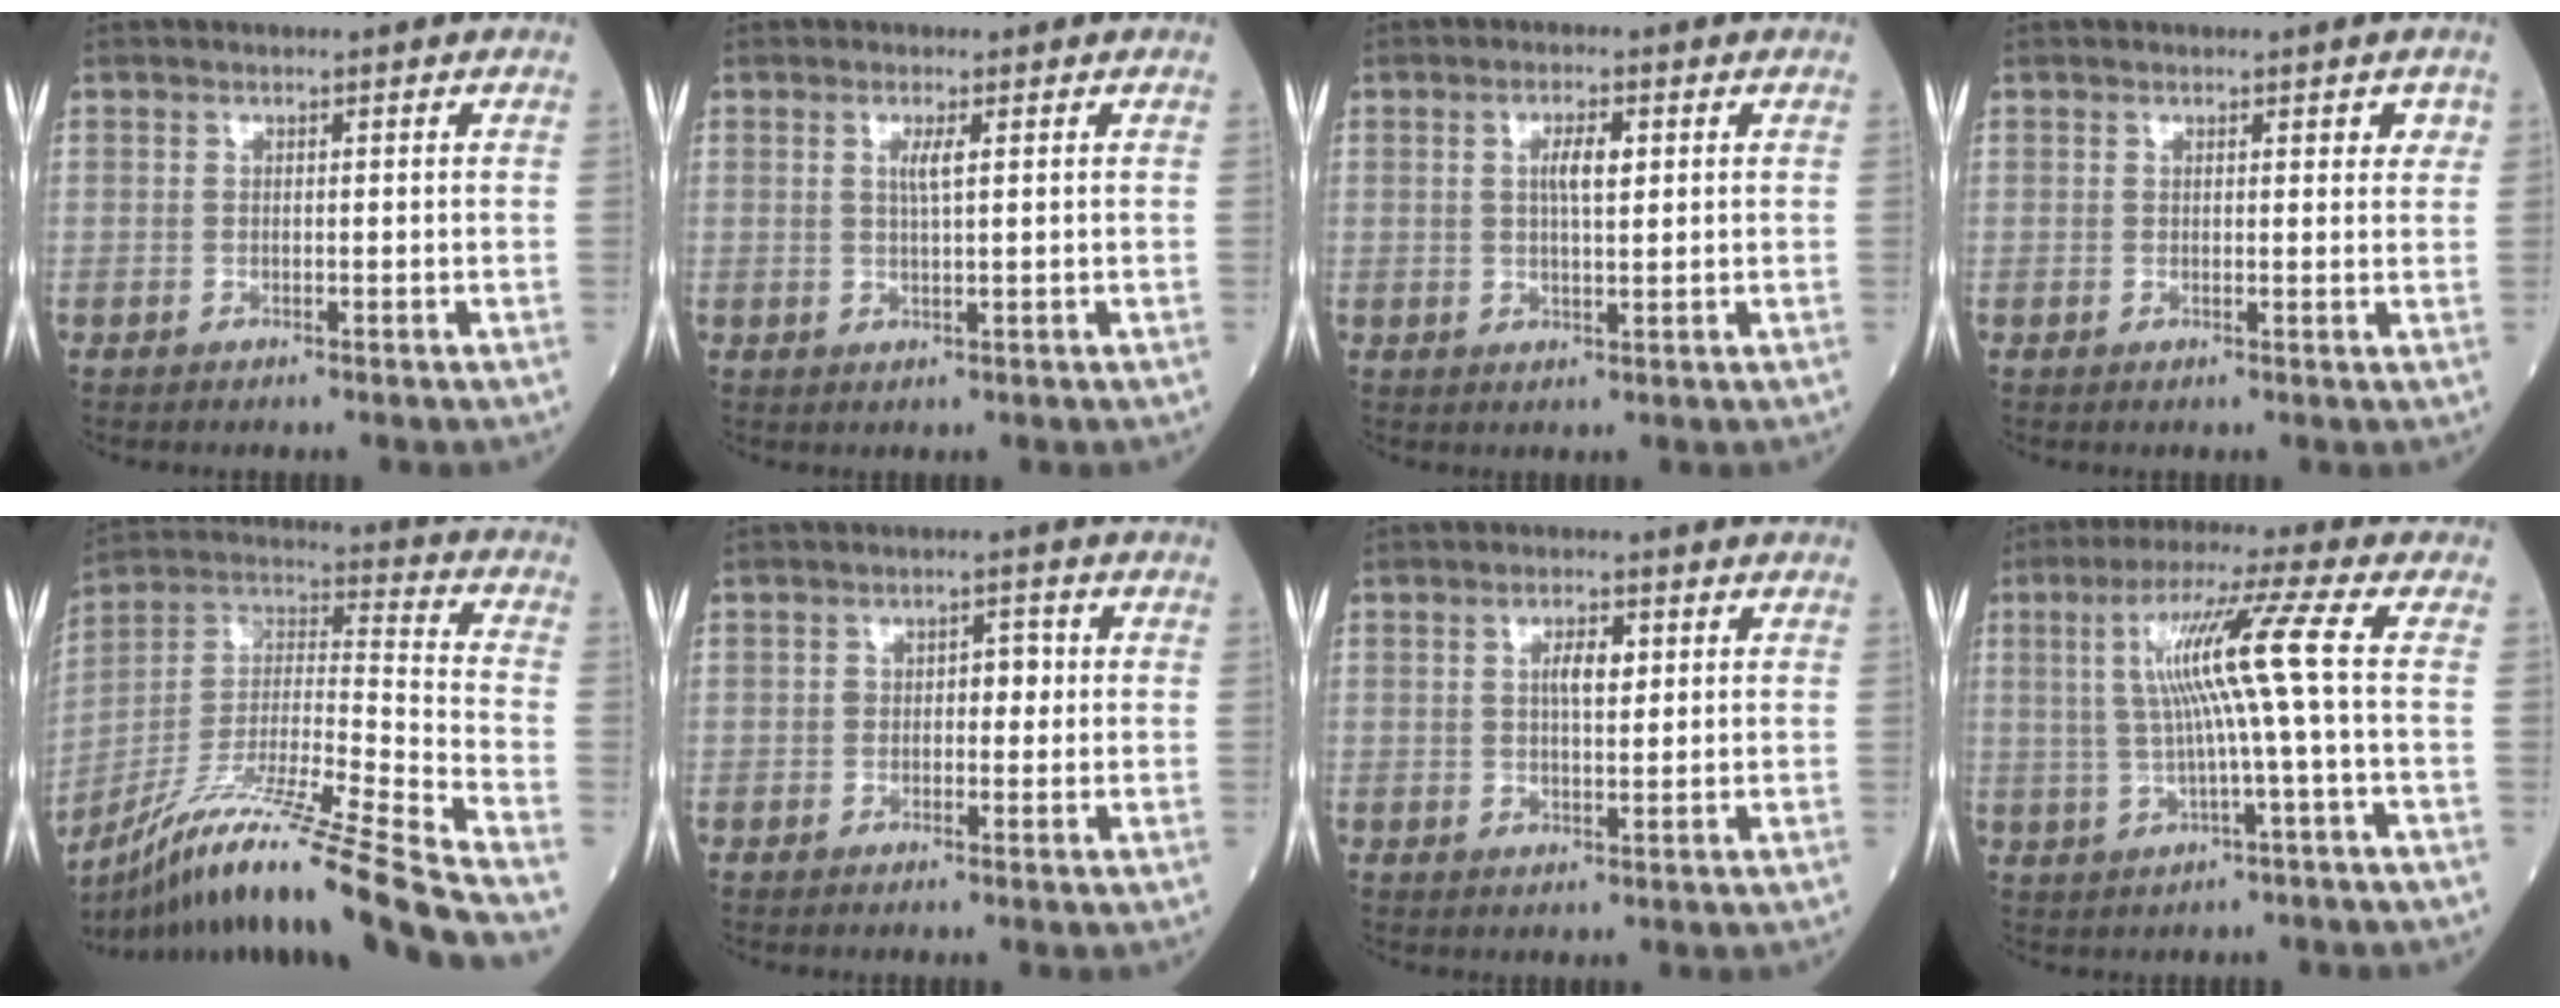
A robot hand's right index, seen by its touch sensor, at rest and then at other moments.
{"total": 2.1, "force": [0.7, -0.1, 1.9], "torque": [-0.042, -0.001, 0.012]}
{"total": 3.8, "force": [1.0, 0.9, 3.6], "torque": [-0.065, 0.003, 0.017]}
{"total": 2.0, "force": [1.1, 0.7, 1.6], "torque": [-0.017, 0.002, 0.011]}
{"total": 26.8, "force": [-20.8, -1.0, 16.8], "torque": [-0.265, -0.031, -0.365]}
{"total": 2.9, "force": [0.1, 1.7, 2.4], "torque": [-0.031, 0.014, 0.000]}
{"total": 3.8, "force": [1.0, 1.3, 3.4], "torque": [-0.059, 0.004, 0.016]}
{"total": 9.6, "force": [0.8, -1.6, 9.4], "torque": [-0.176, 0.018, 0.018]}